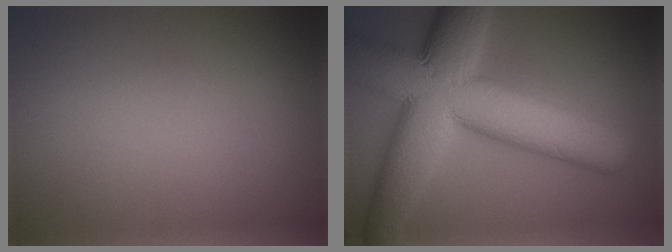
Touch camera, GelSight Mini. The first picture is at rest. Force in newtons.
{"total": 14.4, "press": 14.4, "slide": 0.3}